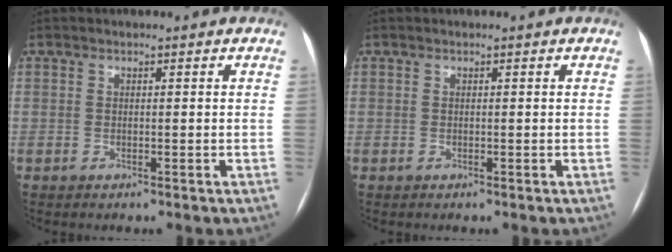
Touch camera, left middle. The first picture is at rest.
{"total": 0.0}